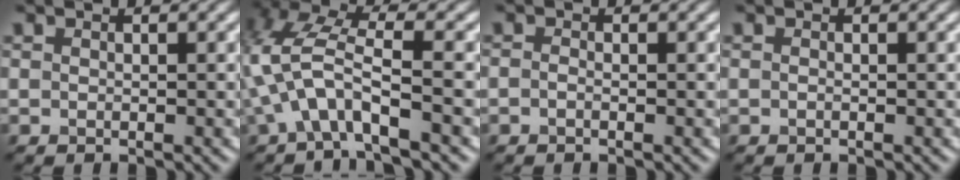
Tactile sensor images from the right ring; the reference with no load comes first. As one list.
[{"total": 6.4, "force": [-2.2, 2.4, 5.5], "torque": [-0.127, 0.012, -0.053]}, {"total": 0.6, "force": [-0.3, 0.2, 0.4], "torque": [-0.011, -0.003, -0.009]}, {"total": 0.0}]